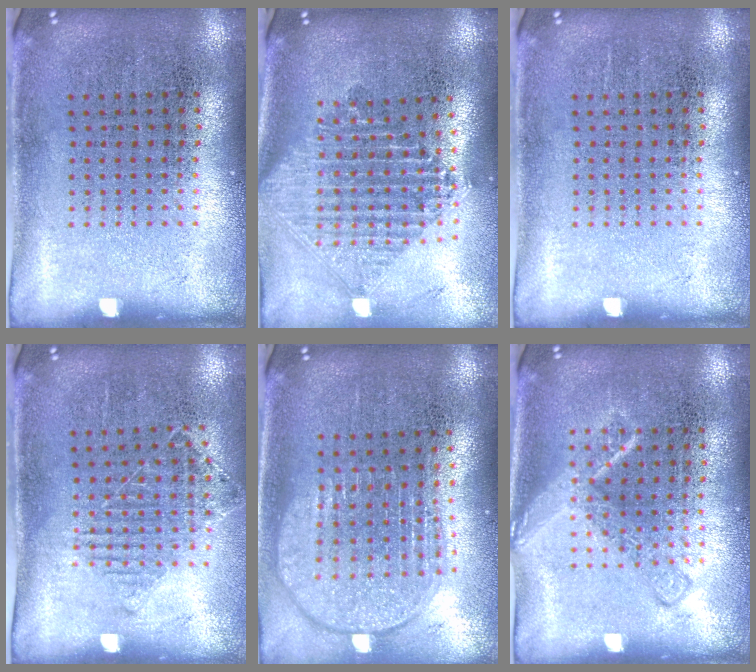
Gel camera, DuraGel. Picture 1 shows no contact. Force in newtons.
{"total": 2.2, "press": 1.7, "slide": 1.4}
{"total": 0.0}
{"total": 1.1, "press": 1.0, "slide": 0.5}
{"total": 1.9, "press": 1.6, "slide": 1.0}
{"total": 2.0, "press": 2.0, "slide": 0.4}